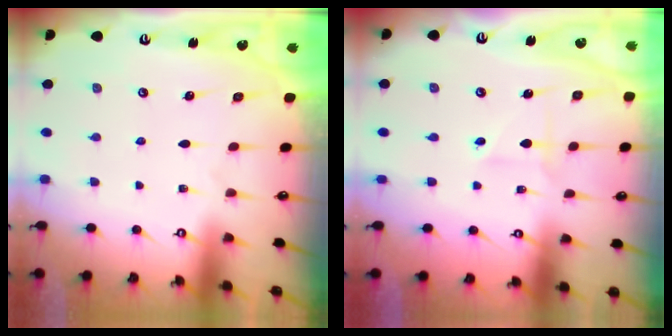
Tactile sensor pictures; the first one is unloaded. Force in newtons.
{"total": 3.0, "press": 2.8, "slide": 1.0}